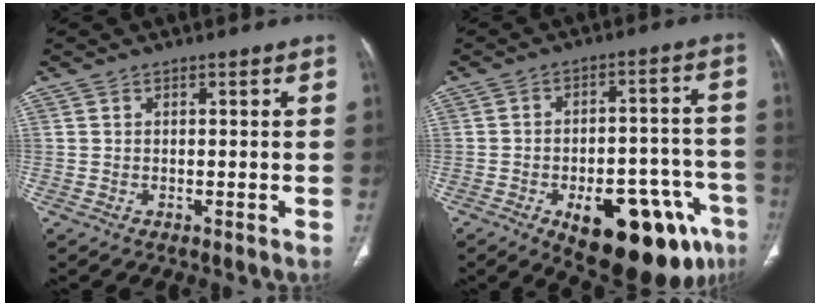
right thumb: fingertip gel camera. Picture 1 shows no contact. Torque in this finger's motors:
{"motor_torque": [2.24, 2.10, 0.16, -0.21, 0.44]}